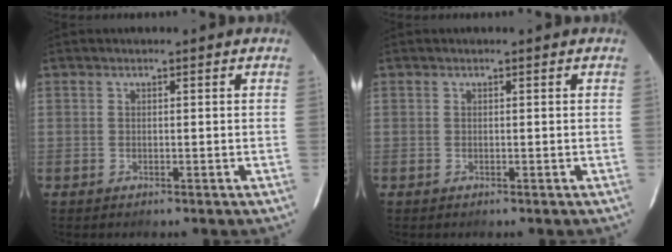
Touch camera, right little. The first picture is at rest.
{"total": 0.0}